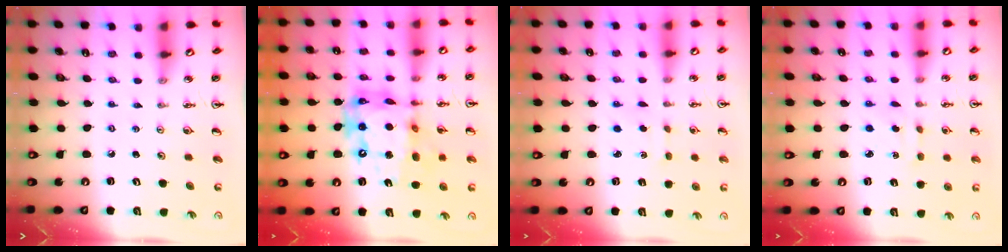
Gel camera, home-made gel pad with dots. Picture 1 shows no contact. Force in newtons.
{"total": 18.3, "press": 18.2, "slide": 1.6}
{"total": 2.7, "press": 2.6, "slide": 0.5}
{"total": 2.9, "press": 2.9, "slide": 0.6}